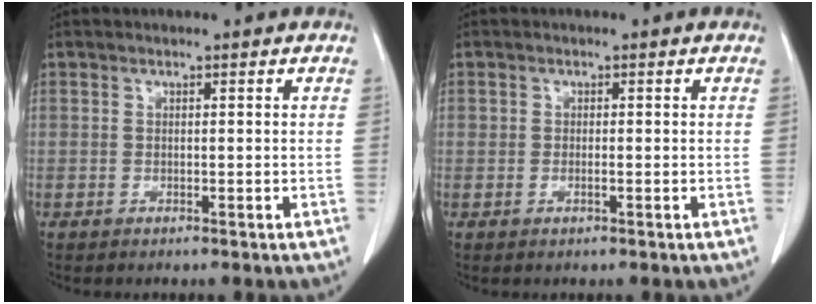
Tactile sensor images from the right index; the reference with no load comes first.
{"total": 0.8, "force": [-0.2, 0.4, 0.7], "torque": [-0.013, 0.000, -0.004]}